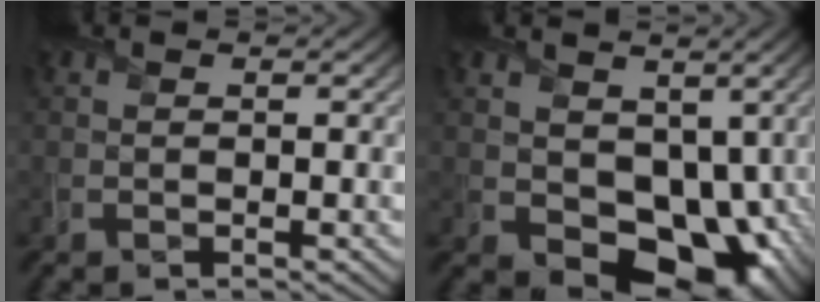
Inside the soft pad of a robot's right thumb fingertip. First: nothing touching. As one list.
[{"total": 9.9, "force": [0.1, 7.2, 6.7], "torque": [-0.118, -0.038, 0.014]}]